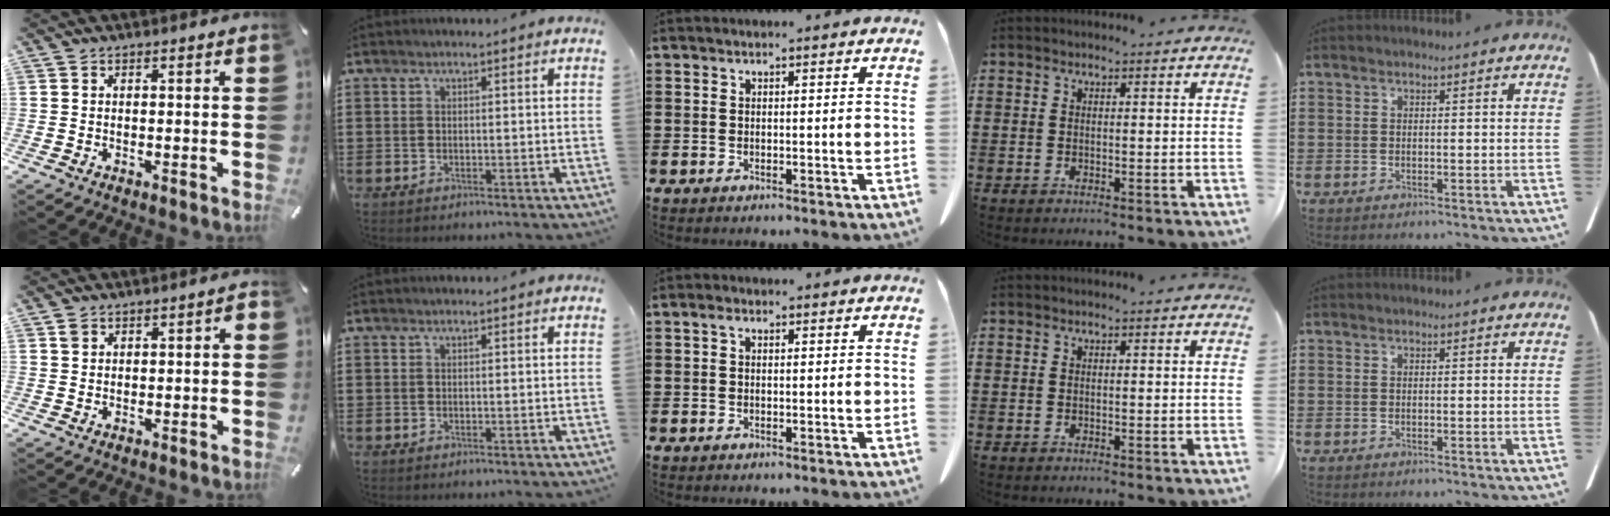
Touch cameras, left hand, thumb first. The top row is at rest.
{"thumb": {"total": 1.8, "force": [0.1, 1.5, 0.9], "torque": [-0.011, 0.005, -0.001]}, "middle": {"total": 1.1, "force": [0.2, 0.6, 1.0], "torque": [-0.022, 0.006, 0.002]}}